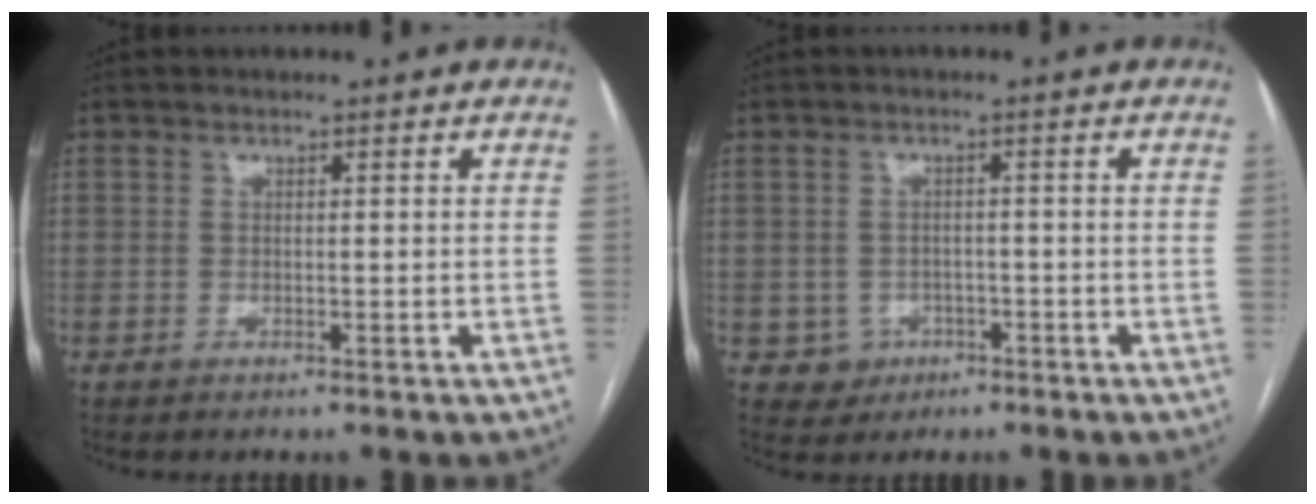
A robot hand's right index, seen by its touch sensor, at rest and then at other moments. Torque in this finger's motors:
{"motor_torque": [-0.29, 0.07, -0.78, -0.11]}